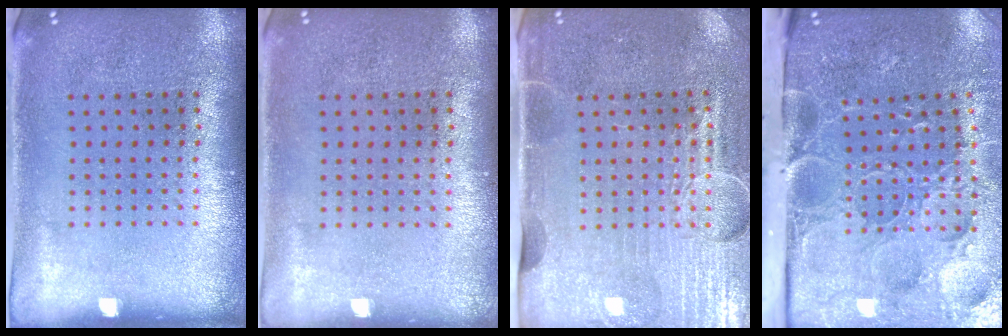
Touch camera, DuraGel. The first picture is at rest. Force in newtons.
{"total": 0.0}
{"total": 4.3, "press": 3.8, "slide": 2.0}
{"total": 5.2, "press": 4.1, "slide": 3.1}